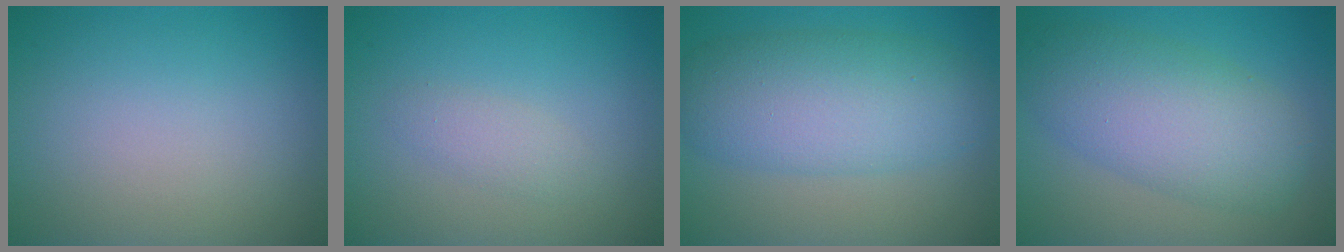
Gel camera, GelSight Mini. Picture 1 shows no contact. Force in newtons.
{"total": 1.4, "press": 1.4, "slide": 0.1}
{"total": 7.4, "press": 7.4, "slide": 0.2}
{"total": 7.2, "press": 7.2, "slide": 0.1}